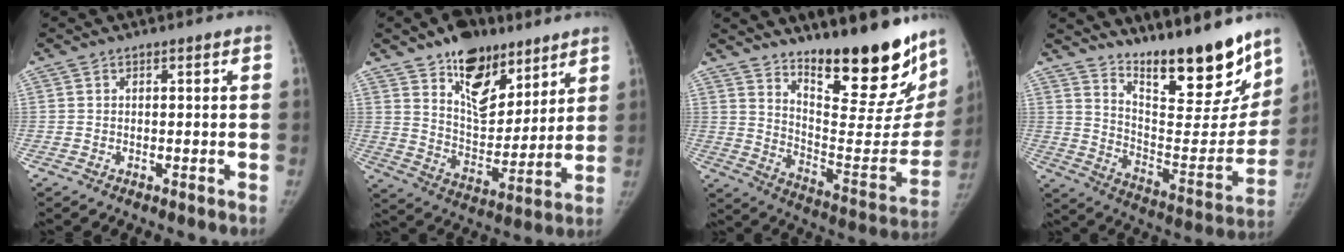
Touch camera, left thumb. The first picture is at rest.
{"total": 16.5, "force": [10.6, 9.2, 8.8], "torque": [-0.086, -0.069, 0.180]}
{"total": 27.0, "force": [19.4, 8.0, 17.0], "torque": [-0.206, -0.129, 0.285]}
{"total": 22.5, "force": [17.3, 5.8, 13.1], "torque": [-0.155, -0.119, 0.269]}